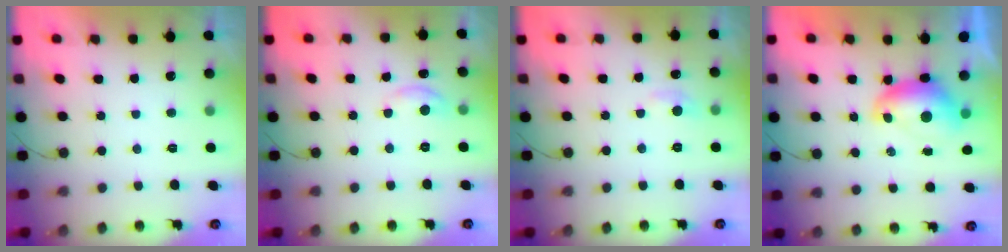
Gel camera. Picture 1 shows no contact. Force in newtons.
{"total": 5.3, "press": 5.3, "slide": 0.5}
{"total": 6.2, "press": 6.2, "slide": 0.8}
{"total": 8.0, "press": 8.0, "slide": 0.9}